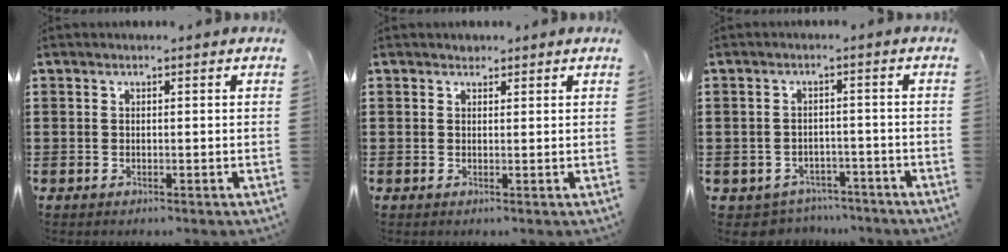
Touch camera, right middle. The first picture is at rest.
{"total": 1.0, "force": [0.9, 0.5, -0.1], "torque": [0.001, 0.000, 0.018]}
{"total": 2.7, "force": [-2.5, 0.9, -0.4], "torque": [-0.005, 0.001, -0.059]}